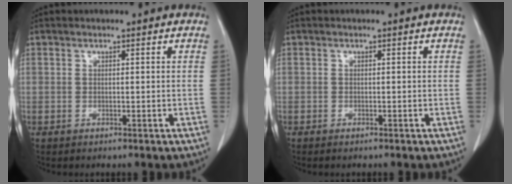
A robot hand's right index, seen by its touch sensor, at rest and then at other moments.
{"total": 0.7, "force": [-0.6, 0.1, 0.3], "torque": [-0.012, -0.002, -0.007]}